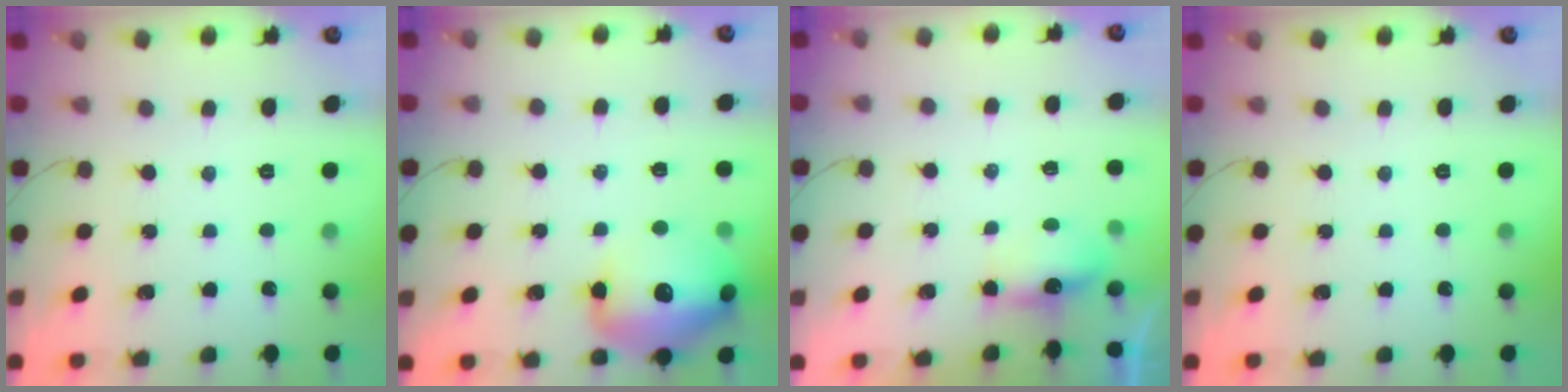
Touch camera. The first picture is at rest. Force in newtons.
{"total": 17.0, "press": 16.7, "slide": 3.4}
{"total": 5.2, "press": 5.0, "slide": 1.3}
{"total": 0.0}